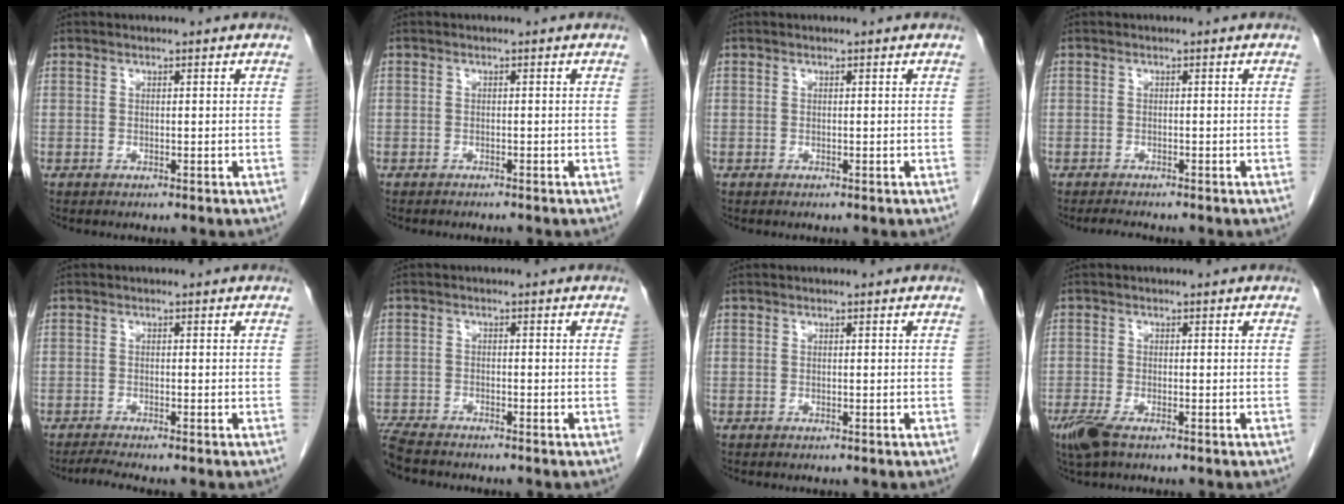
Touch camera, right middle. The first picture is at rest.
{"total": 1.1, "force": [-1.0, 0.2, 0.2], "torque": [-0.003, -0.001, -0.014]}
{"total": 0.0}
{"total": 1.9, "force": [-1.7, 0.2, 0.8], "torque": [-0.018, -0.007, -0.025]}
{"total": 2.0, "force": [-1.7, -0.7, 0.7], "torque": [-0.024, -0.010, -0.035]}
{"total": 6.1, "force": [-5.6, 1.1, 2.1], "torque": [-0.036, -0.017, -0.102]}
{"total": 0.0}
{"total": 3.9, "force": [-2.5, 1.1, 2.8], "torque": [-0.064, -0.010, -0.046]}